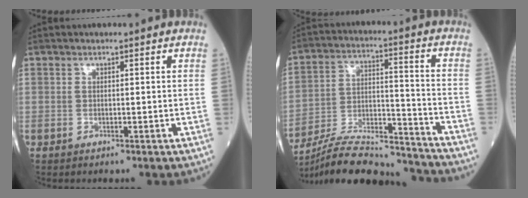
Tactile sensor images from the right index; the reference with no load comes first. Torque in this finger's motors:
{"motor_torque": [0.36, -0.50, 0.18, 0.05]}